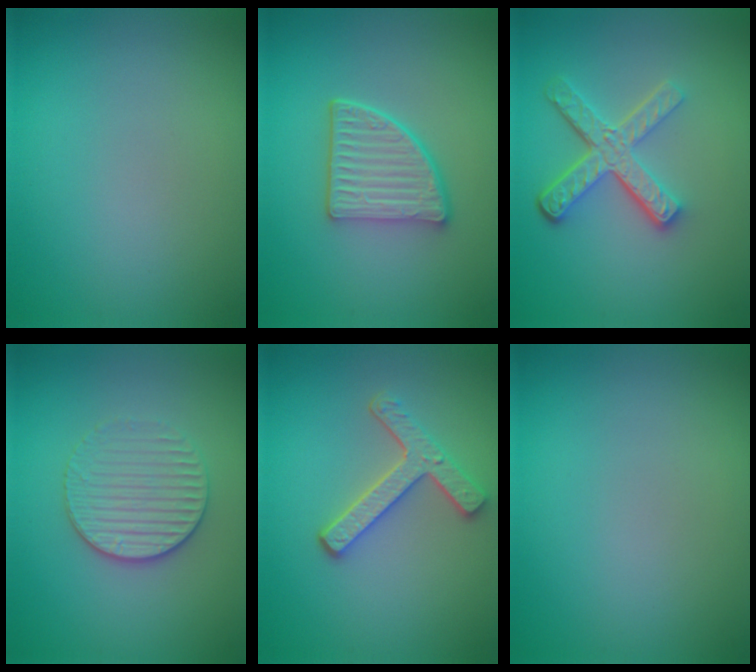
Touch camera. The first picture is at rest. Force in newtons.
{"total": 4.8, "press": 3.8, "slide": 2.9}
{"total": 4.8, "press": 3.6, "slide": 3.3}
{"total": 3.2, "press": 2.9, "slide": 1.4}
{"total": 3.6, "press": 3.0, "slide": 2.0}
{"total": 0.0}